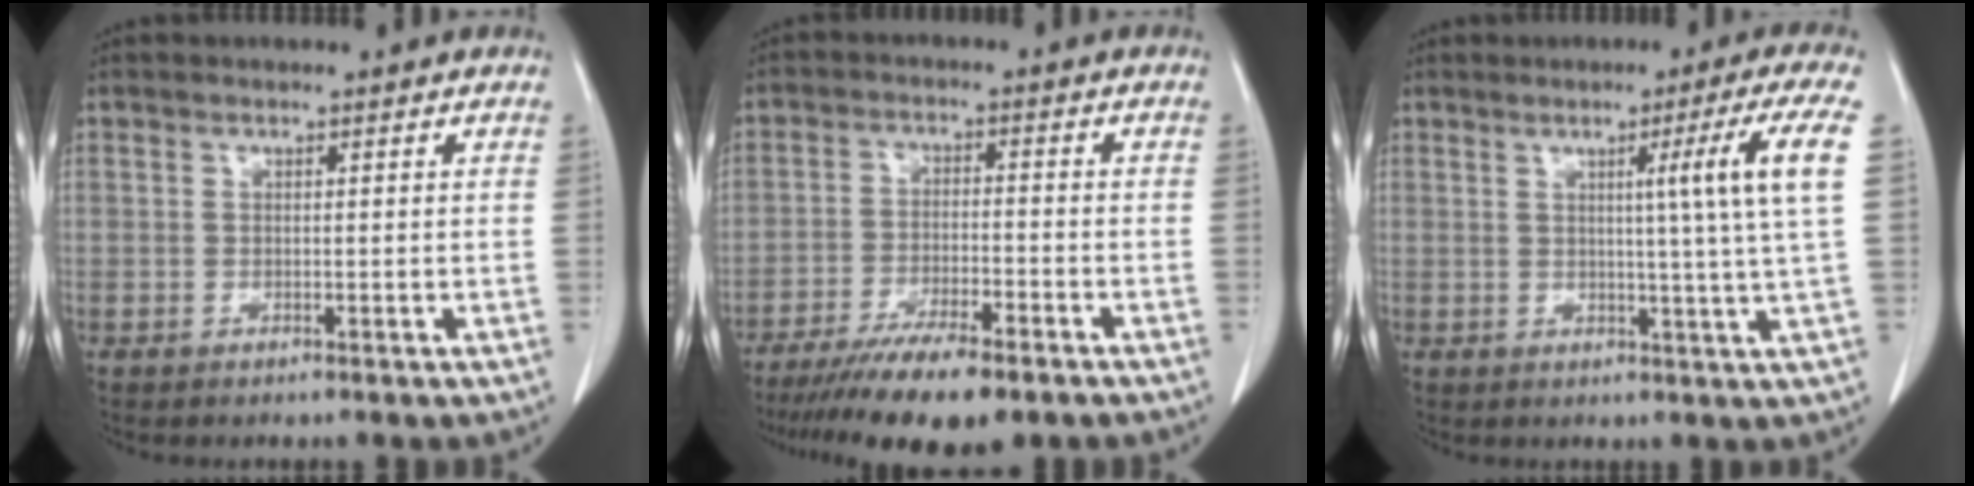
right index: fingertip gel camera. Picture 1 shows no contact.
{"total": 12.3, "force": [-9.5, 2.2, 7.6], "torque": [-0.121, -0.025, -0.151]}
{"total": 9.2, "force": [2.2, -2.7, 8.5], "torque": [-0.116, -0.005, 0.035]}